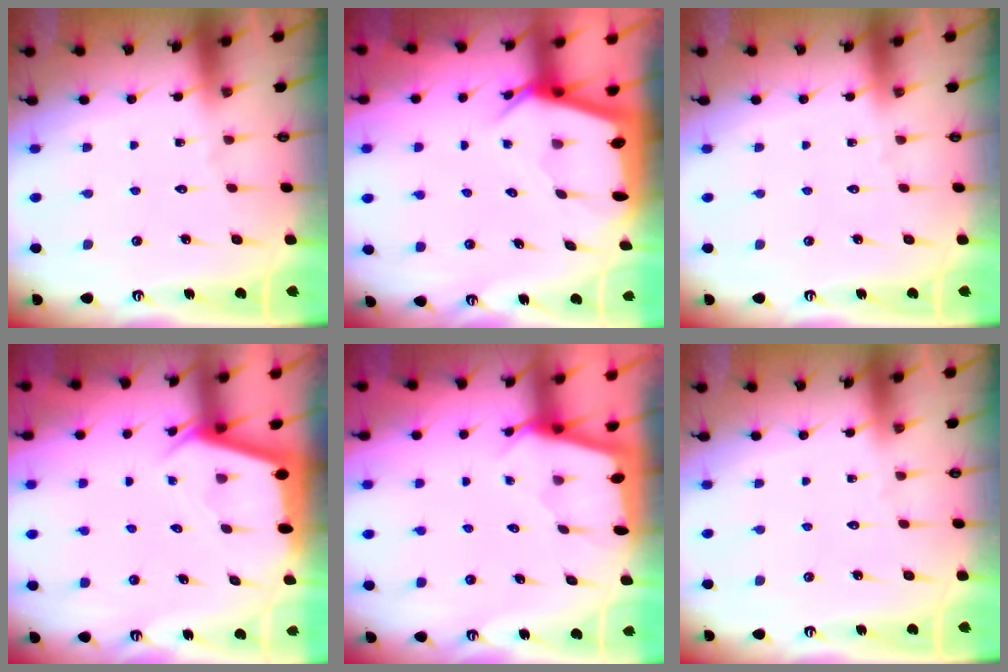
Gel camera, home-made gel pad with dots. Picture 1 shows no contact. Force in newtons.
{"total": 5.3, "press": 5.2, "slide": 0.4}
{"total": 0.0}
{"total": 2.3, "press": 2.3, "slide": 0.2}
{"total": 2.2, "press": 2.2, "slide": 0.3}
{"total": 0.0}